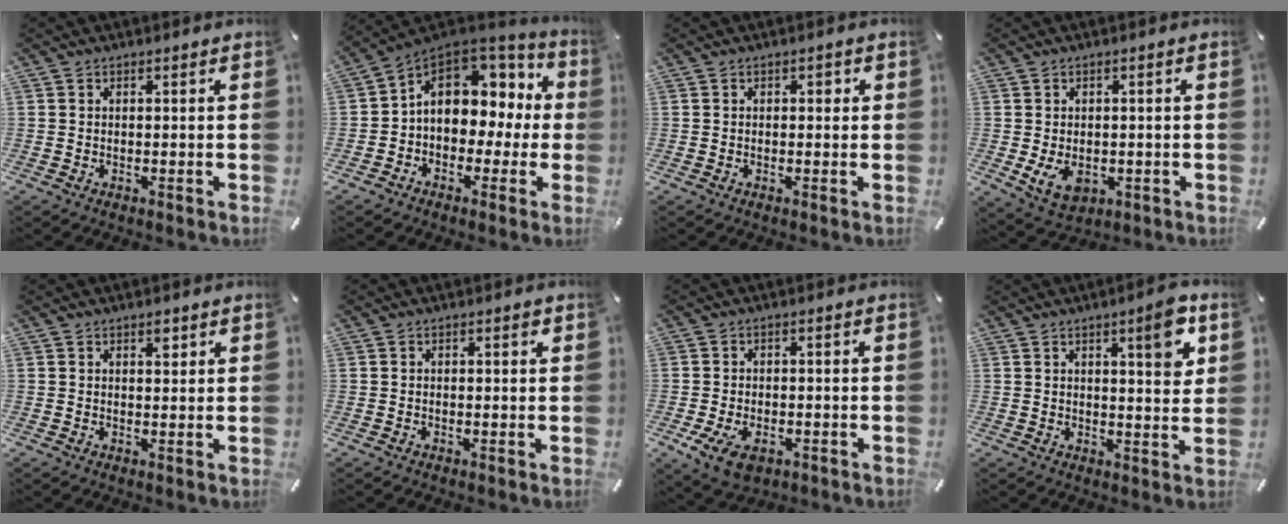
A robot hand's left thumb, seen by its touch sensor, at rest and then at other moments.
{"total": 11.7, "force": [3.0, 9.2, 6.5], "torque": [-0.106, -0.012, 0.060]}
{"total": 2.0, "force": [-0.3, 1.2, 1.6], "torque": [-0.024, 0.008, -0.012]}
{"total": 5.9, "force": [-1.1, 4.3, 4.0], "torque": [-0.075, -0.005, -0.022]}
{"total": 2.1, "force": [1.2, 1.2, 1.3], "torque": [-0.012, -0.004, 0.017]}
{"total": 1.0, "force": [0.1, 0.4, 0.9], "torque": [-0.017, 0.003, 0.000]}
{"total": 6.1, "force": [-2.7, 3.9, 3.8], "torque": [-0.093, 0.003, -0.052]}
{"total": 8.4, "force": [4.0, 2.4, 7.1], "torque": [-0.085, -0.020, 0.056]}